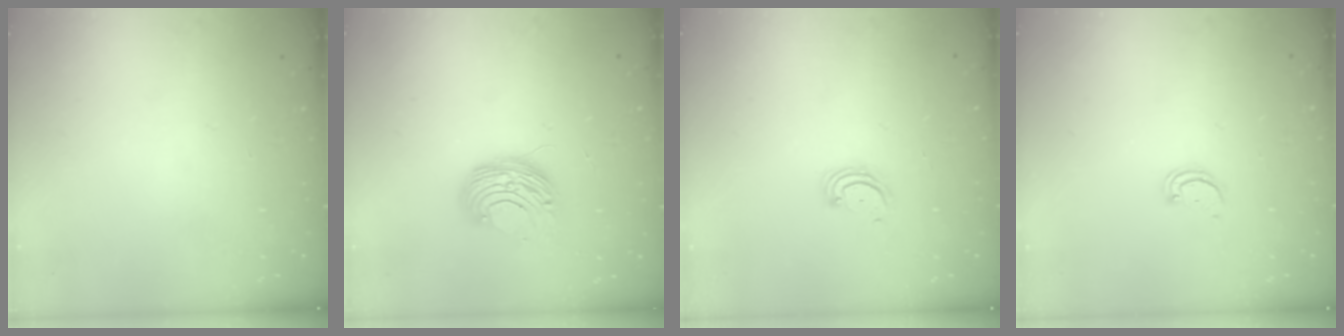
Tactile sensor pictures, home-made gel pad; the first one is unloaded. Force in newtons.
{"total": 10.0, "press": 10.0, "slide": 0.7}
{"total": 3.1, "press": 3.0, "slide": 0.4}
{"total": 1.5, "press": 1.5, "slide": 0.1}